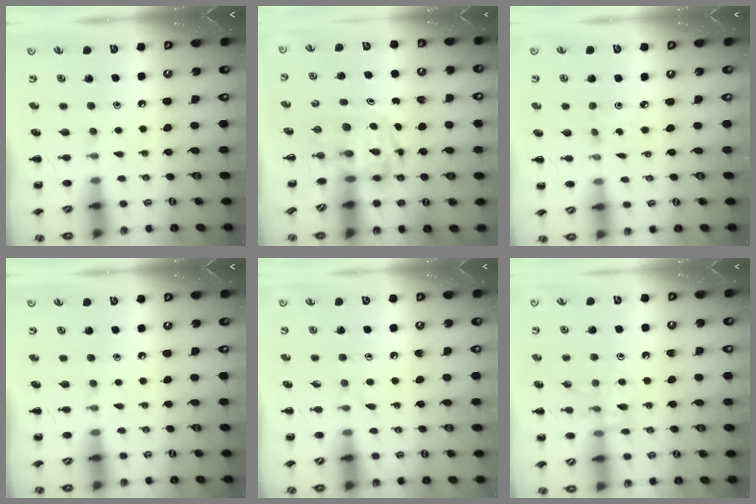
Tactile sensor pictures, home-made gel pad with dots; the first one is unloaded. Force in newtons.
{"total": 3.3, "press": 3.2, "slide": 0.6}
{"total": 1.2, "press": 1.1, "slide": 0.4}
{"total": 0.0}
{"total": 2.9, "press": 2.6, "slide": 1.4}
{"total": 11.1, "press": 11.1, "slide": 0.7}